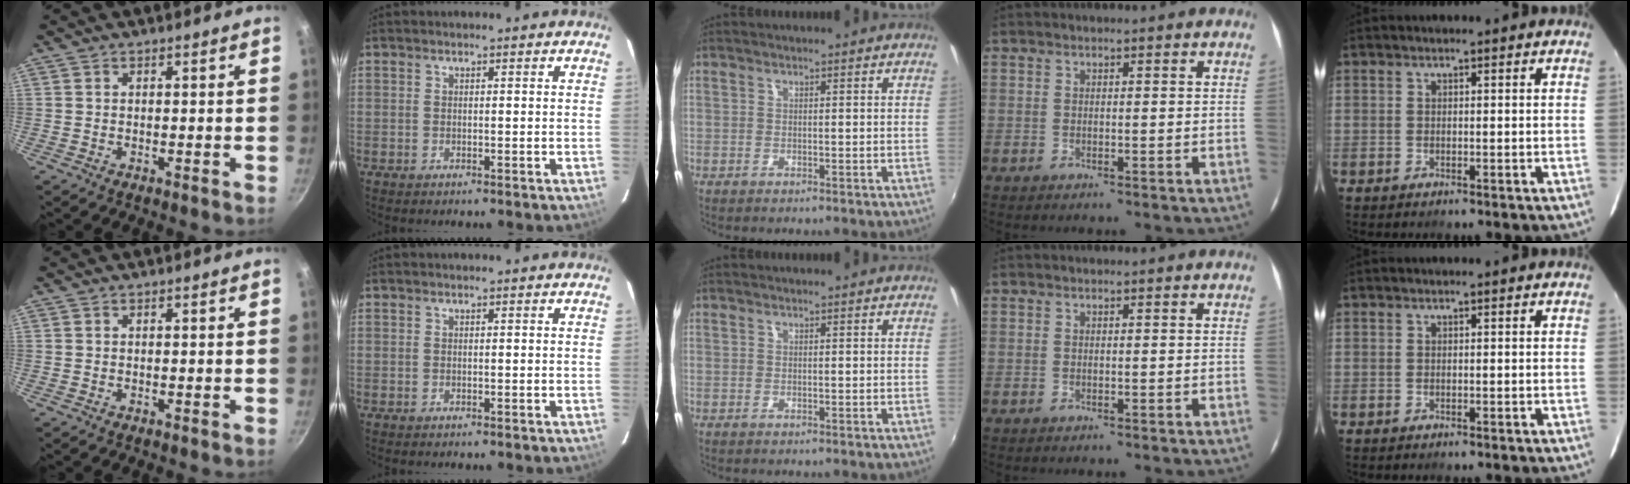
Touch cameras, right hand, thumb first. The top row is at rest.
{}